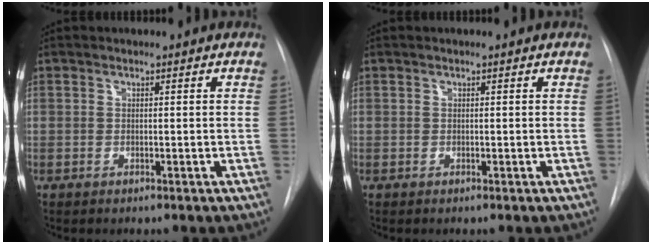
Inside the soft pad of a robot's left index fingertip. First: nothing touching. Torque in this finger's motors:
{"motor_torque": [0.24, 0.06, 0.01, 0.00]}